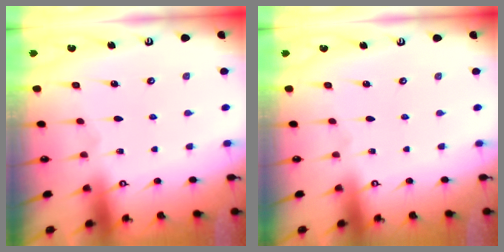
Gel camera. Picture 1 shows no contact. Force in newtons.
{"total": 0.0}